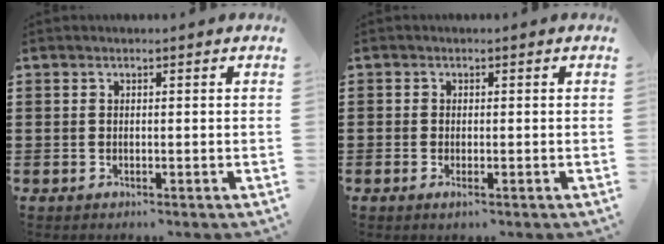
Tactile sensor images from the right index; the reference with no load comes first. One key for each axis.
{"total": 0.7, "fx": -0.3, "fy": 0.3, "fz": 0.6, "tx": -0.013, "ty": -0.004, "tz": -0.004}